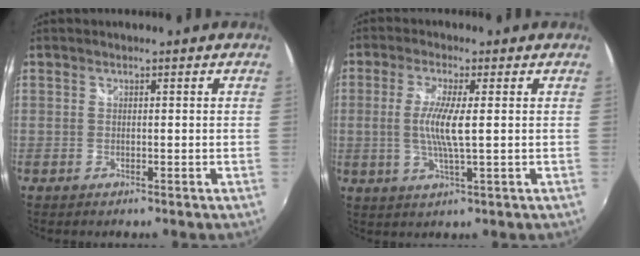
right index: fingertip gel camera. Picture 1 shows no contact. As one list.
[{"total": 6.4, "force": [0.1, 0.4, 6.4], "torque": [-0.128, -0.006, 0.002]}]